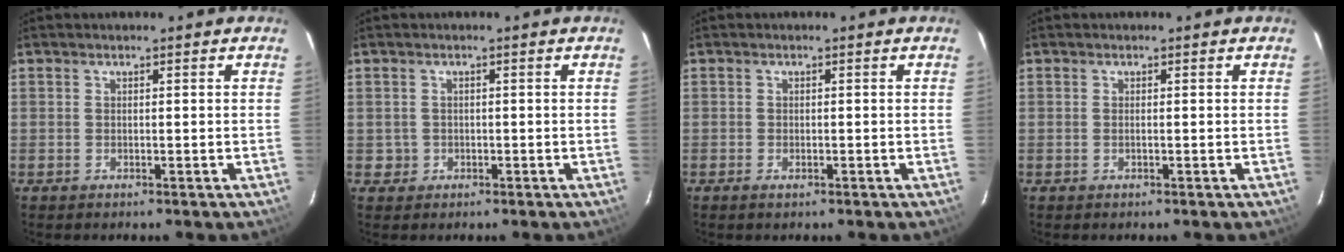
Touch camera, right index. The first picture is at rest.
{"total": 2.0, "force": [-0.4, 2.0, -0.1], "torque": [0.005, 0.011, 0.000]}
{"total": 1.1, "force": [-0.7, 0.5, 0.6], "torque": [-0.011, -0.002, -0.013]}
{"total": 0.5, "force": [-0.1, 0.0, 0.5], "torque": [-0.010, 0.002, -0.002]}